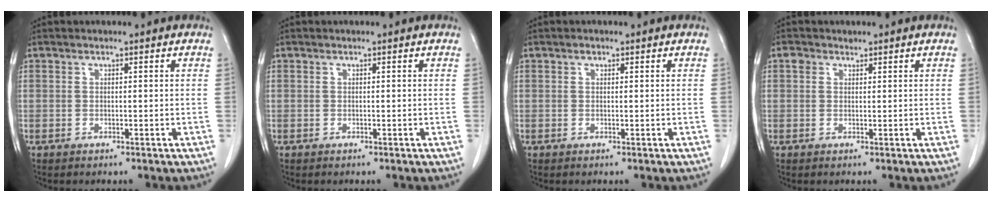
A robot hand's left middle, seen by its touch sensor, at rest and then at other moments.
{"total": 0.0}
{"total": 0.5, "force": [0.4, 0.3, 0.2], "torque": [-0.006, -0.001, 0.005]}
{"total": 1.4, "force": [0.9, 1.0, 0.4], "torque": [-0.010, 0.010, 0.016]}